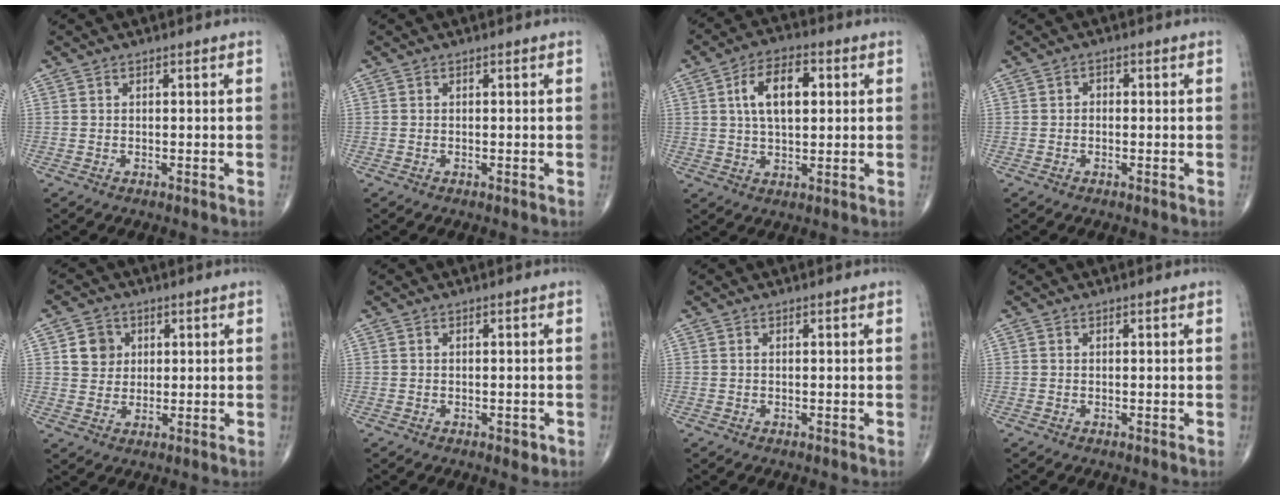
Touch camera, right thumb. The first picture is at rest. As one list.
[{"total": 0.0}, {"total": 10.2, "force": [2.3, 5.4, 8.3], "torque": [-0.132, 0.008, 0.037]}, {"total": 1.0, "force": [-0.2, 0.8, 0.5], "torque": [0.003, 0.004, -0.010]}, {"total": 5.6, "force": [1.6, 4.9, 2.0], "torque": [-0.009, -0.003, 0.026]}, {"total": 1.5, "force": [-0.7, 0.8, 1.1], "torque": [-0.009, 0.000, -0.009]}, {"total": 0.0}, {"total": 0.0}]